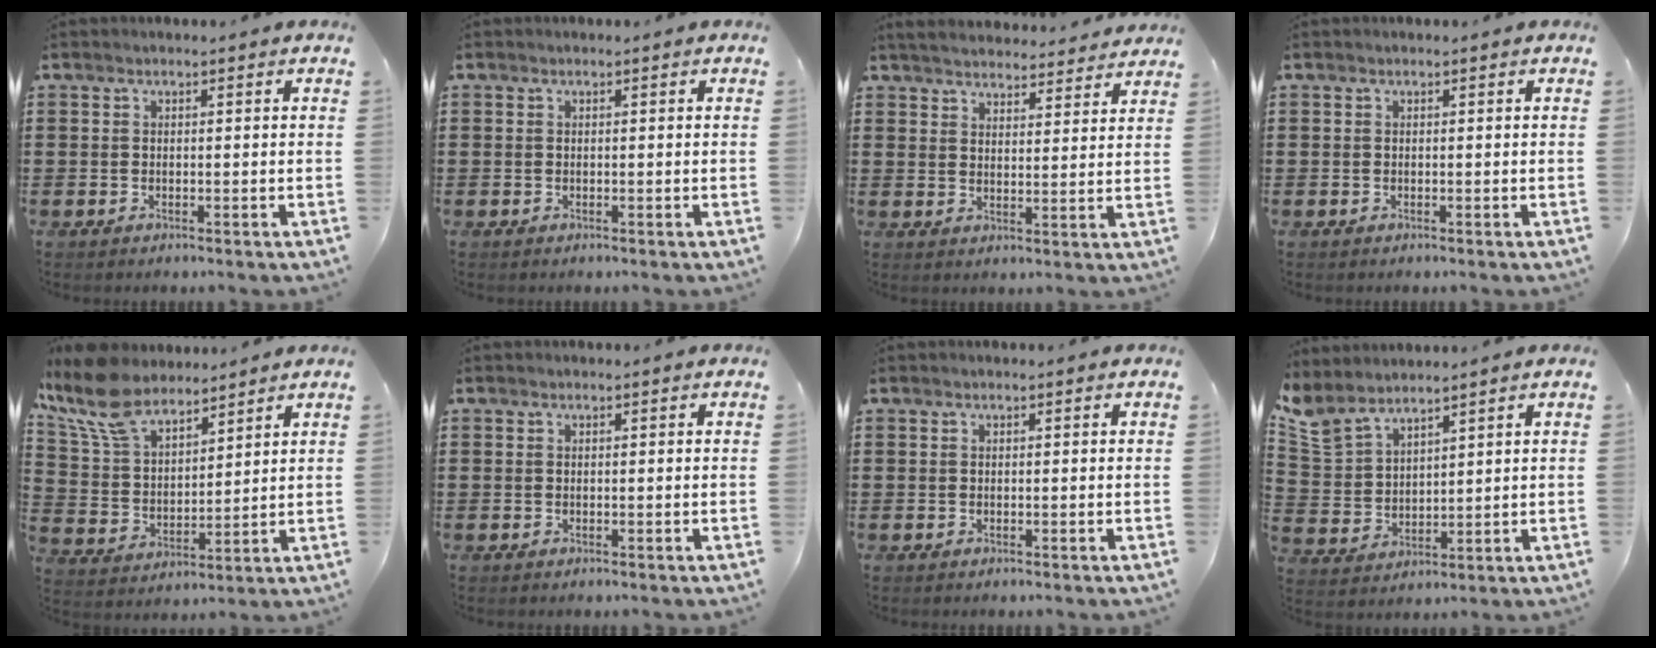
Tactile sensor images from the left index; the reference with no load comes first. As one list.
[{"total": 0.0}, {"total": 4.3, "force": [4.2, 0.1, 0.5], "torque": [-0.025, -0.022, 0.075]}, {"total": 0.0}, {"total": 11.1, "force": [8.9, 4.0, 5.2], "torque": [-0.140, -0.026, 0.167]}, {"total": 0.0}, {"total": 0.0}, {"total": 5.7, "force": [5.1, 2.0, 1.7], "torque": [-0.057, -0.019, 0.094]}]